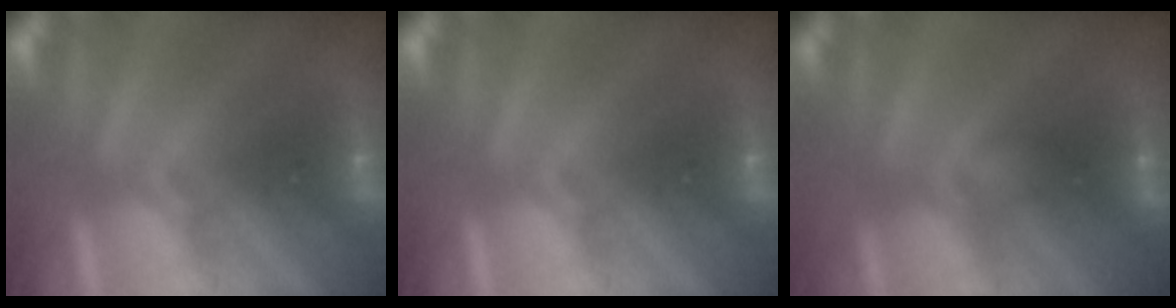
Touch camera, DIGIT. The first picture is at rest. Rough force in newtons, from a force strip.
{"total": 0.0}
{"total": 2.2}